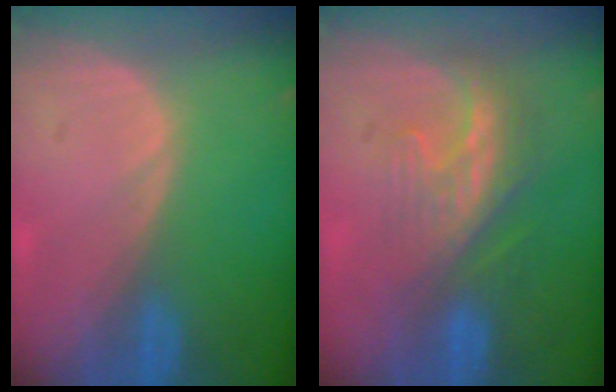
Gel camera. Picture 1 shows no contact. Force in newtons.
{"total": 8.4, "press": 7.2, "slide": 4.3}